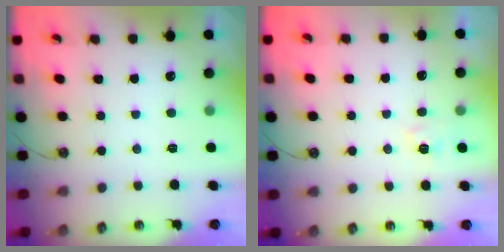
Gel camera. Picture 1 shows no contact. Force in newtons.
{"total": 2.7, "press": 2.6, "slide": 0.3}